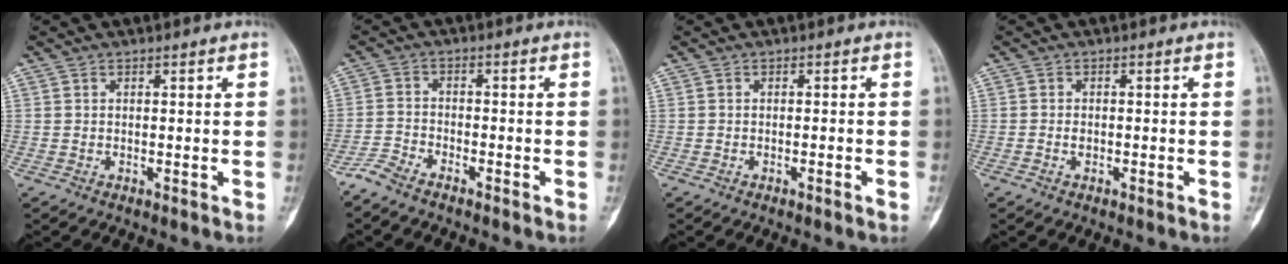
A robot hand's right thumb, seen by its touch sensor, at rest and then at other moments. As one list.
[{"total": 4.0, "force": [-3.5, 1.0, 1.7], "torque": [-0.042, 0.012, -0.075]}, {"total": 1.0, "force": [-0.6, 0.0, 0.8], "torque": [-0.017, 0.003, -0.006]}, {"total": 1.0, "force": [-0.5, 0.5, 0.7], "torque": [-0.010, 0.003, -0.009]}]